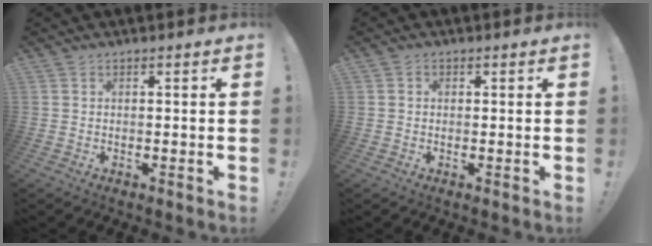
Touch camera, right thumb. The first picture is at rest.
{"total": 0.8, "force": [0.0, 0.7, 0.2], "torque": [0.000, 0.003, -0.001]}